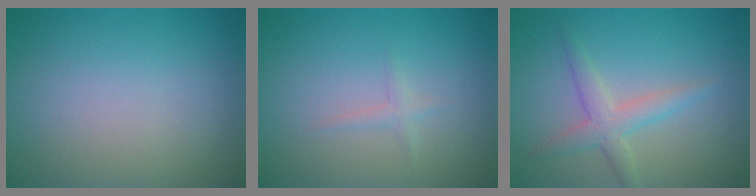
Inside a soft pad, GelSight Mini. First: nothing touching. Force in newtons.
{"total": 0.9, "press": 0.8, "slide": 0.0}
{"total": 2.7, "press": 2.7, "slide": 0.0}